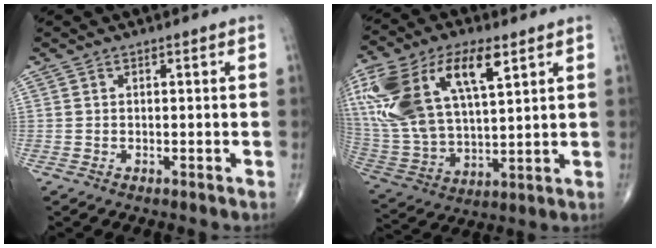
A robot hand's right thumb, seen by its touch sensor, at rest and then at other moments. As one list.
[{"total": 25.2, "force": [10.4, 12.1, 19.5], "torque": [-0.415, 0.002, 0.198]}]